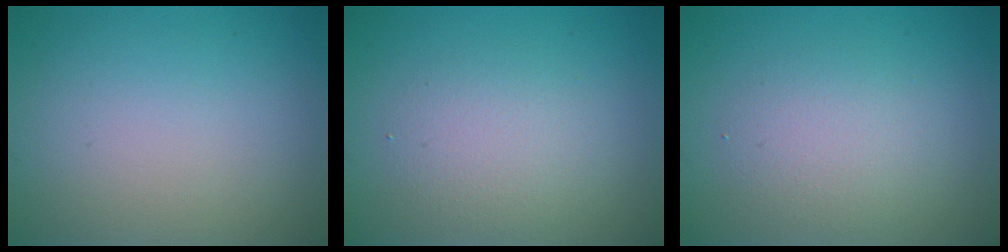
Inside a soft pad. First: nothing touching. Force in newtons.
{"total": 3.0, "press": 3.0, "slide": 0.2}
{"total": 2.8, "press": 2.8, "slide": 0.2}